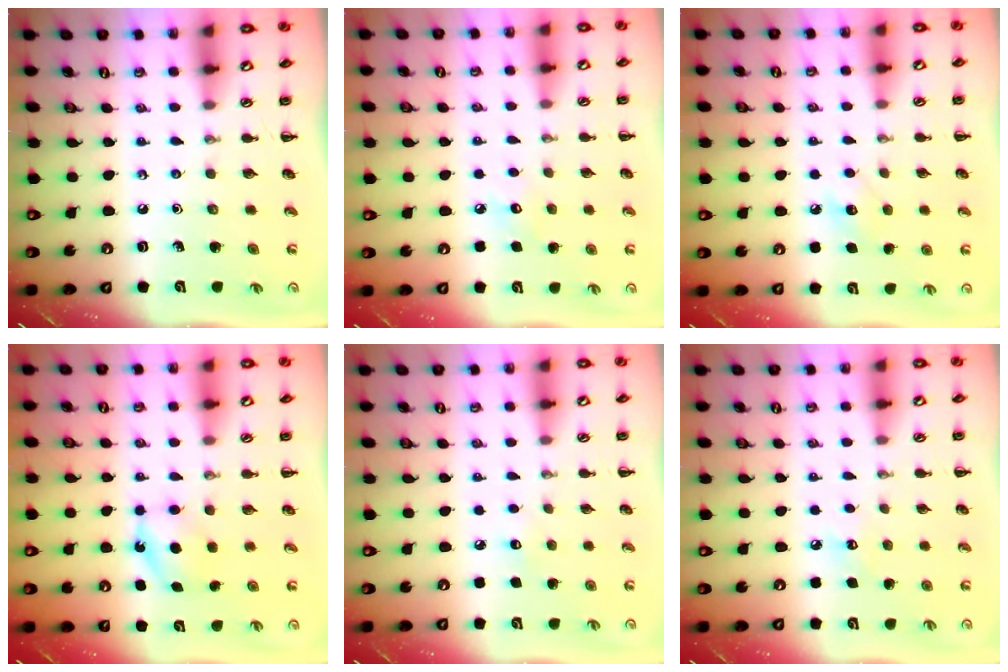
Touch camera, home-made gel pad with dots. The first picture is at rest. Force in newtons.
{"total": 3.9, "press": 3.8, "slide": 0.9}
{"total": 7.5, "press": 7.3, "slide": 1.7}
{"total": 5.9, "press": 5.7, "slide": 1.4}
{"total": 5.1, "press": 5.0, "slide": 1.2}
{"total": 5.2, "press": 5.1, "slide": 1.3}